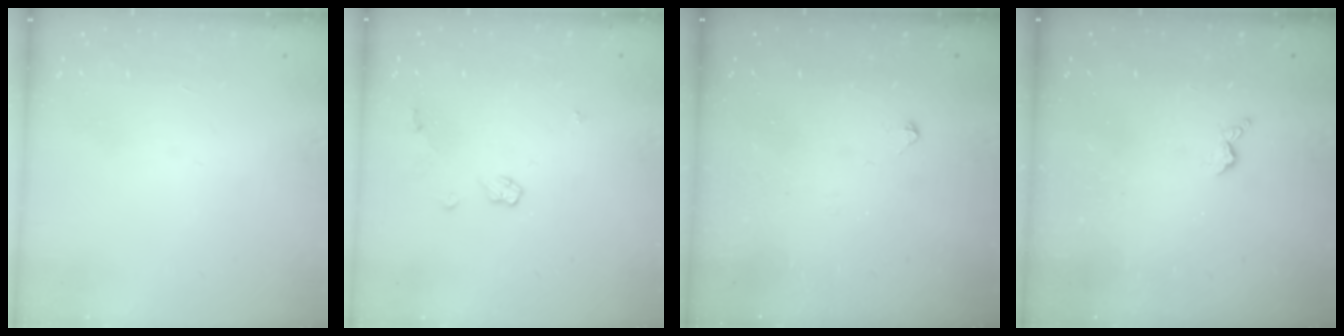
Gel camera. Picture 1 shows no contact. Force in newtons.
{"total": 4.9, "press": 4.9, "slide": 0.5}
{"total": 2.5, "press": 2.4, "slide": 0.4}
{"total": 3.4, "press": 3.3, "slide": 0.6}